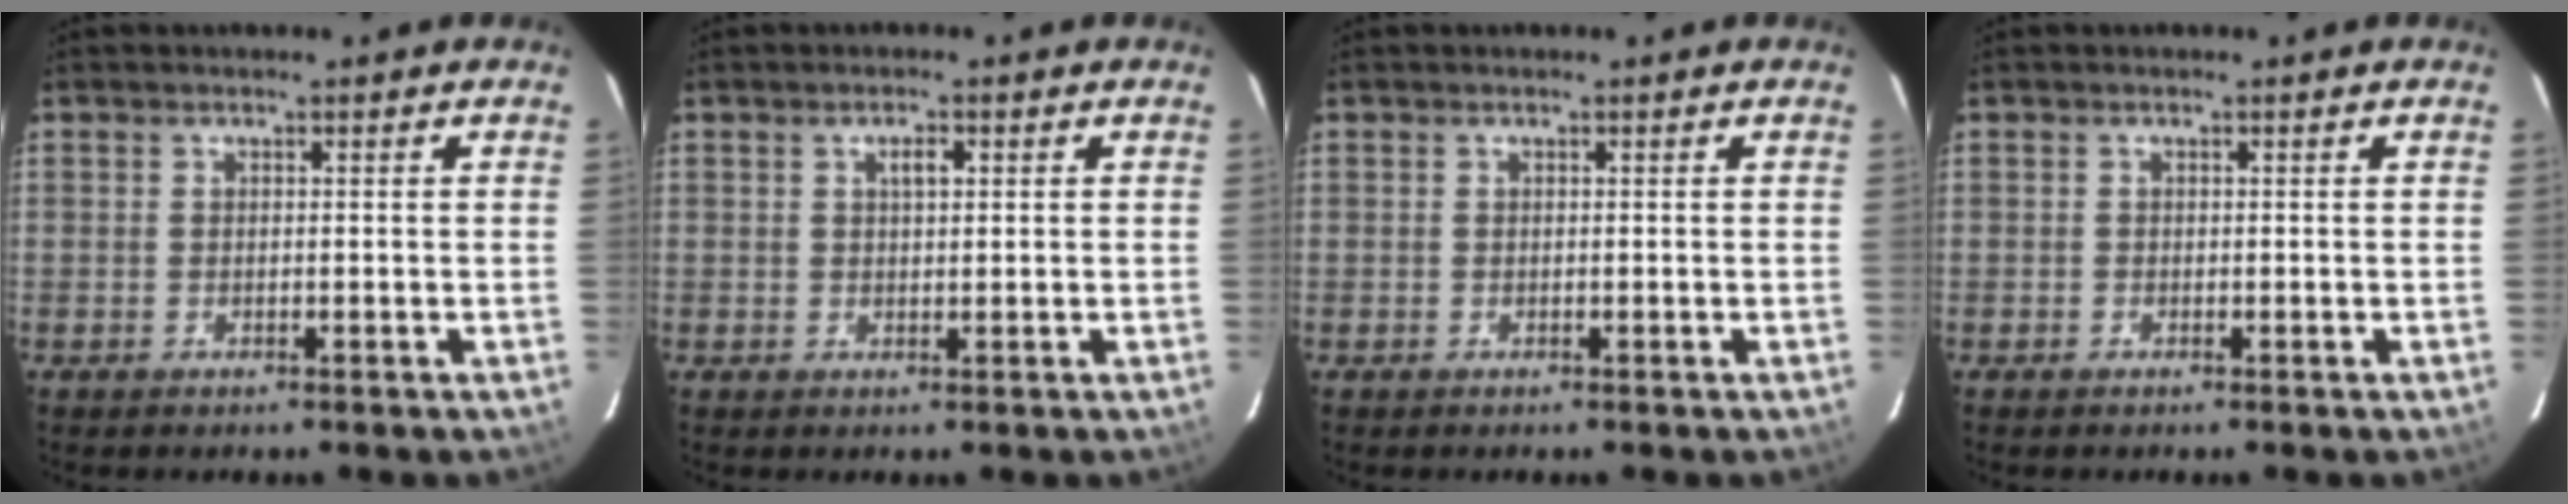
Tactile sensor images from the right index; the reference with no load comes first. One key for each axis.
{"total": 1.9, "fx": 0.7, "fy": 0.9, "fz": 1.6, "tx": -0.026, "ty": 0.006, "tz": 0.011}
{"total": 0.0}
{"total": 0.0}